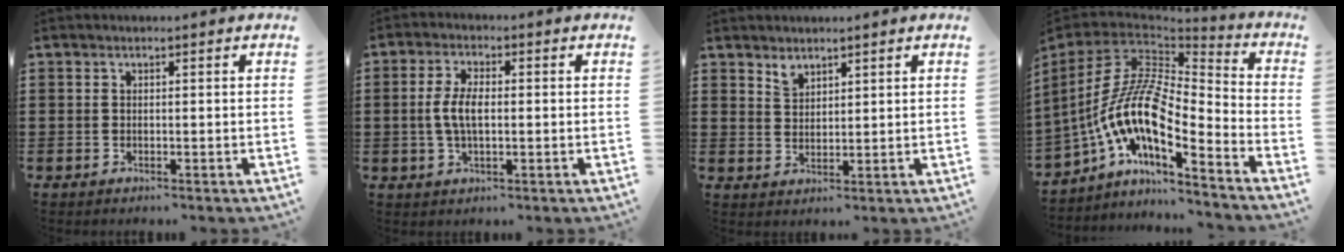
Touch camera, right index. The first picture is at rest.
{"total": 5.0, "force": [-0.2, 2.2, 4.4], "torque": [-0.105, -0.002, -0.012]}
{"total": 2.4, "force": [2.0, 1.2, 0.5], "torque": [-0.014, 0.002, 0.039]}
{"total": 13.2, "force": [-4.6, 5.3, 11.2], "torque": [-0.265, -0.018, -0.108]}